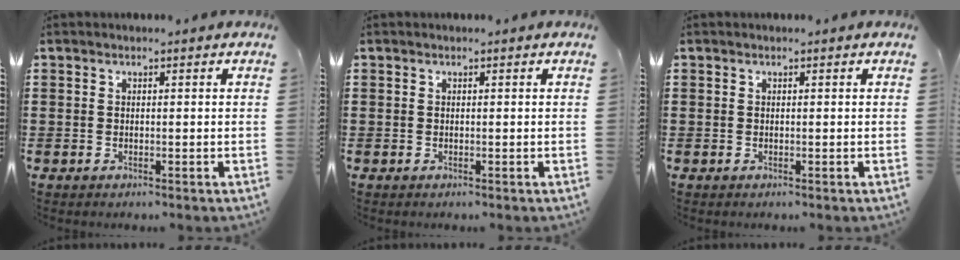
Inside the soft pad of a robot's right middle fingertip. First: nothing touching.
{"total": 0.0}
{"total": 0.0}